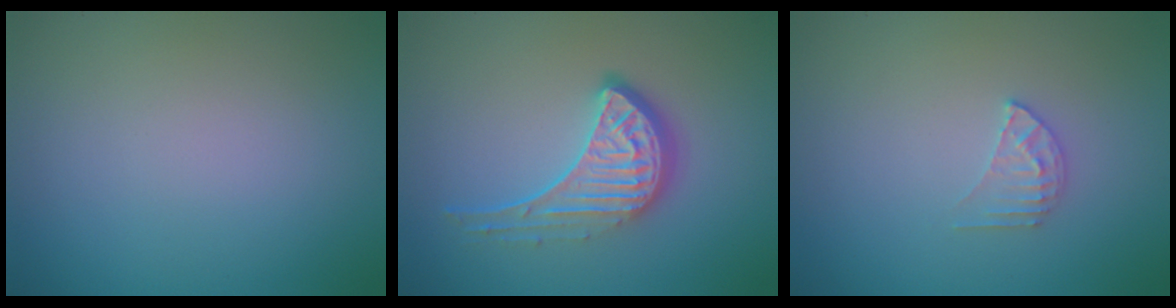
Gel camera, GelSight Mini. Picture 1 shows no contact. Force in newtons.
{"total": 4.6, "press": 3.3, "slide": 3.2}
{"total": 1.5, "press": 1.5, "slide": 0.2}